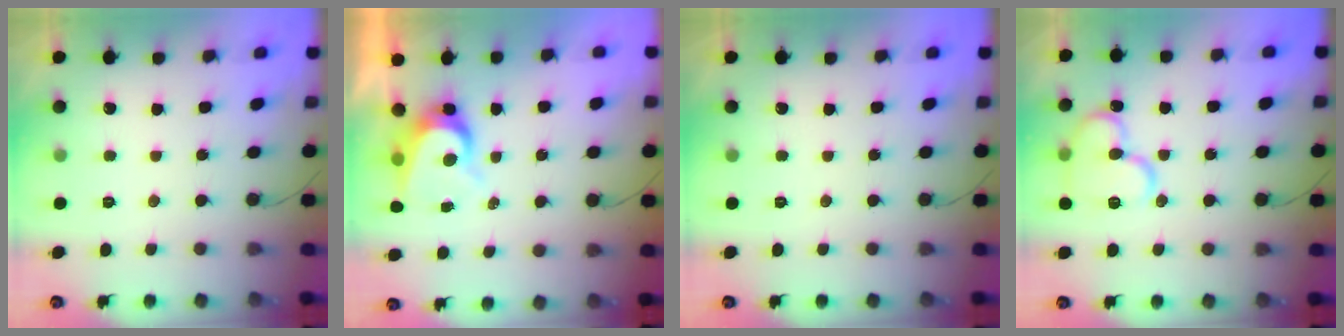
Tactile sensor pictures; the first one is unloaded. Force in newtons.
{"total": 6.6, "press": 6.6, "slide": 0.5}
{"total": 0.0}
{"total": 13.3, "press": 13.2, "slide": 1.8}